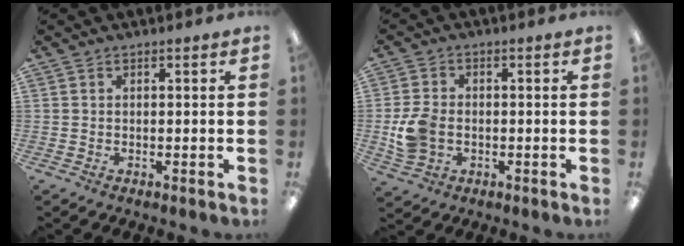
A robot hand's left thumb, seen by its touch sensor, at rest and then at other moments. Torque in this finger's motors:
{"motor_torque": [-0.46, 0.68, -0.07, 0.08, 0.04]}